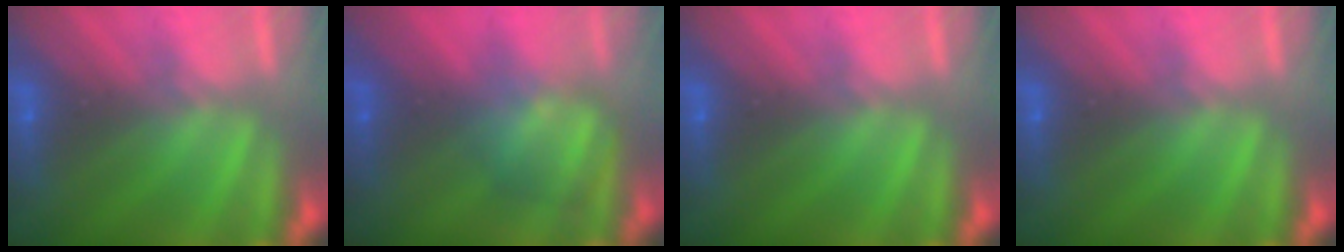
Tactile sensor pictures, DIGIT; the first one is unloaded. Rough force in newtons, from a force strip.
{"total": 3.5}
{"total": 0.0}
{"total": 0.0}